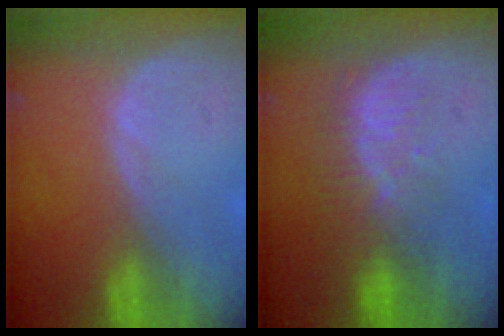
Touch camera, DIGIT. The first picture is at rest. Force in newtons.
{"total": 8.1, "press": 7.2, "slide": 3.8}